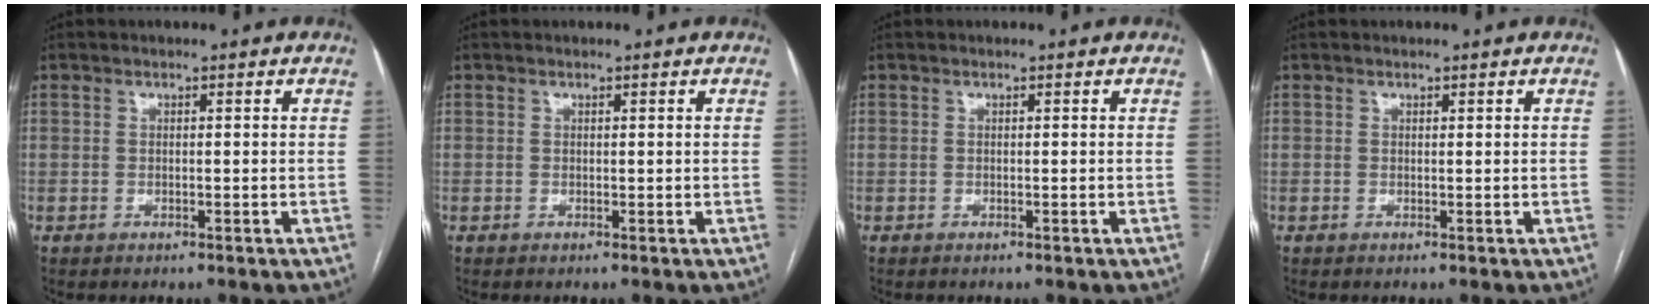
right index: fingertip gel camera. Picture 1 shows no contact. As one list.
[{"total": 0.0}, {"total": 0.0}, {"total": 0.0}]